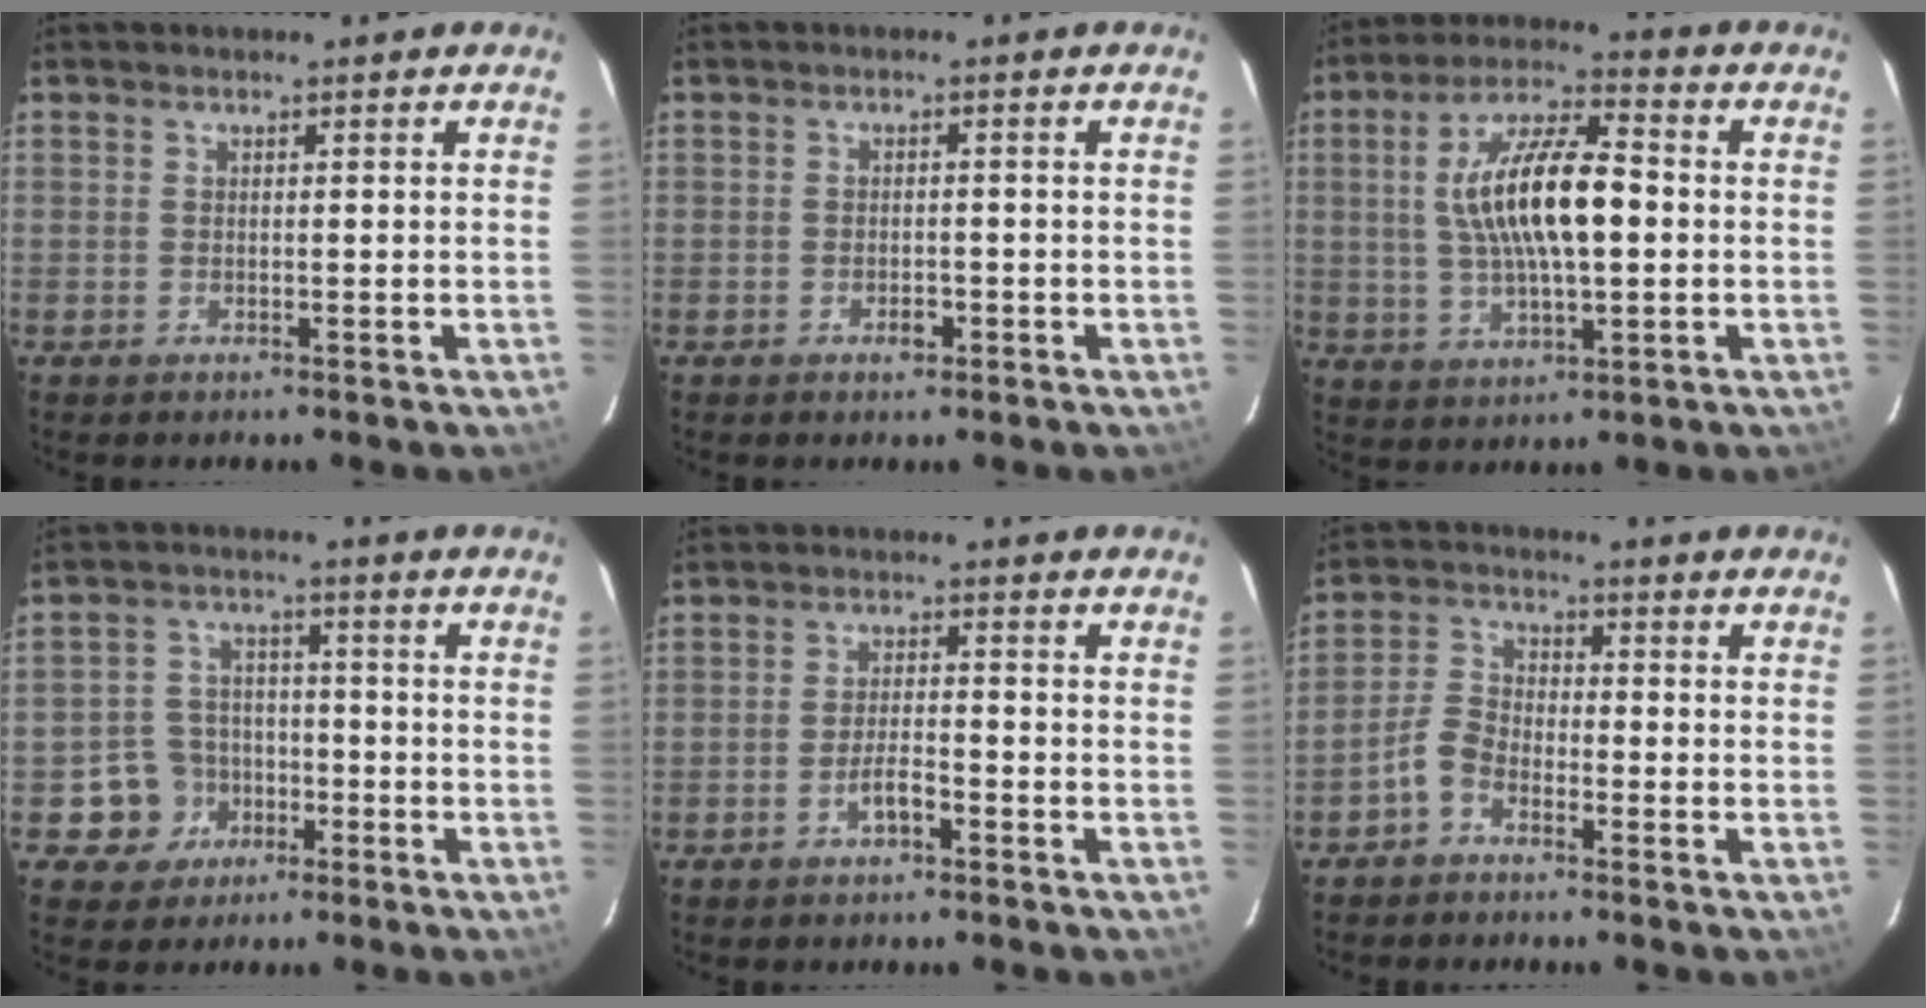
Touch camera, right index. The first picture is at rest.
{"total": 1.9, "force": [-1.1, 1.2, 1.1], "torque": [-0.019, 0.002, -0.015]}
{"total": 14.5, "force": [0.8, 4.9, 13.7], "torque": [-0.256, 0.013, 0.015]}
{"total": 7.3, "force": [-3.2, 6.5, 1.0], "torque": [-0.041, 0.031, -0.042]}
{"total": 3.4, "force": [-2.2, 0.8, 2.4], "torque": [-0.054, 0.005, -0.038]}
{"total": 4.3, "force": [-3.0, 2.3, 2.2], "torque": [-0.054, 0.016, -0.064]}